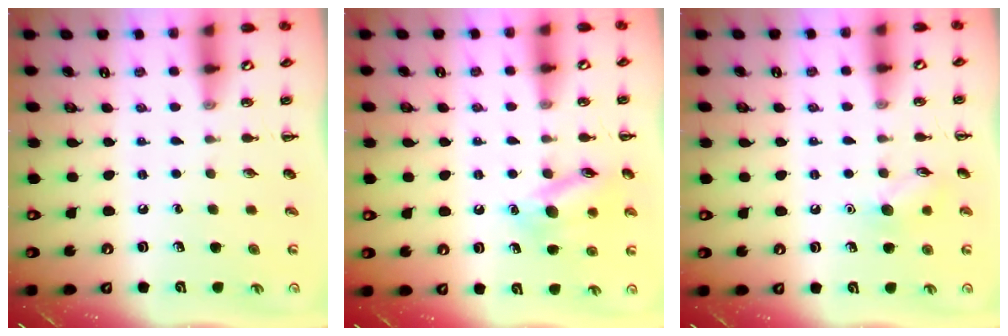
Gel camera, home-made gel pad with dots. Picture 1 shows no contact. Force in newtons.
{"total": 12.8, "press": 12.8, "slide": 0.8}
{"total": 7.1, "press": 7.0, "slide": 0.9}